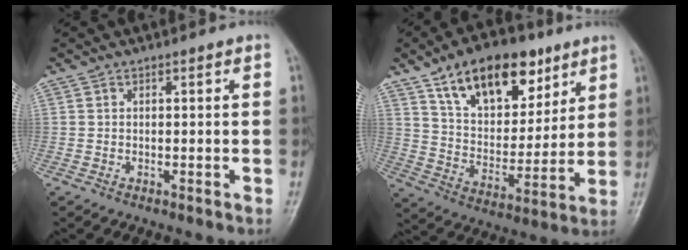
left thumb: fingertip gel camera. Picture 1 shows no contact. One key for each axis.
{"total": 19.9, "fx": 11.3, "fy": 11.0, "fz": 12.0, "tx": -0.140, "ty": -0.039, "tz": 0.193}